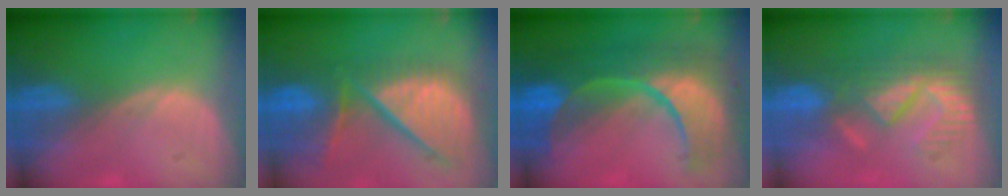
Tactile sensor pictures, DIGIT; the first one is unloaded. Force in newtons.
{"total": 12.5, "press": 10.7, "slide": 6.5}
{"total": 12.5, "press": 12.4, "slide": 1.3}
{"total": 8.8, "press": 7.9, "slide": 3.9}